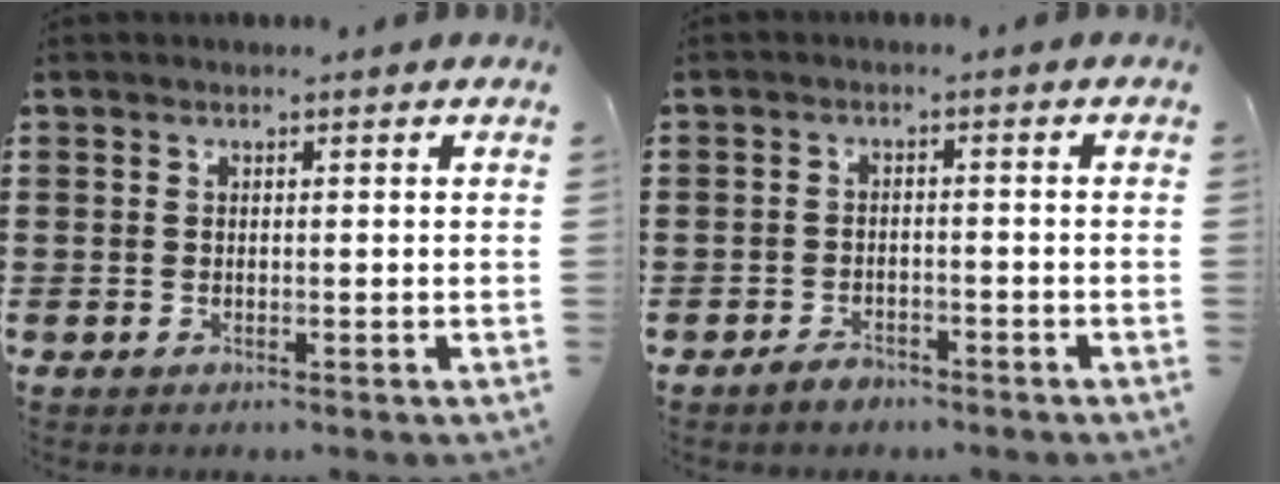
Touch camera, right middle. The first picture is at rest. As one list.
[{"total": 2.2, "force": [-1.9, 0.9, 0.5], "torque": [-0.013, 0.005, -0.040]}]